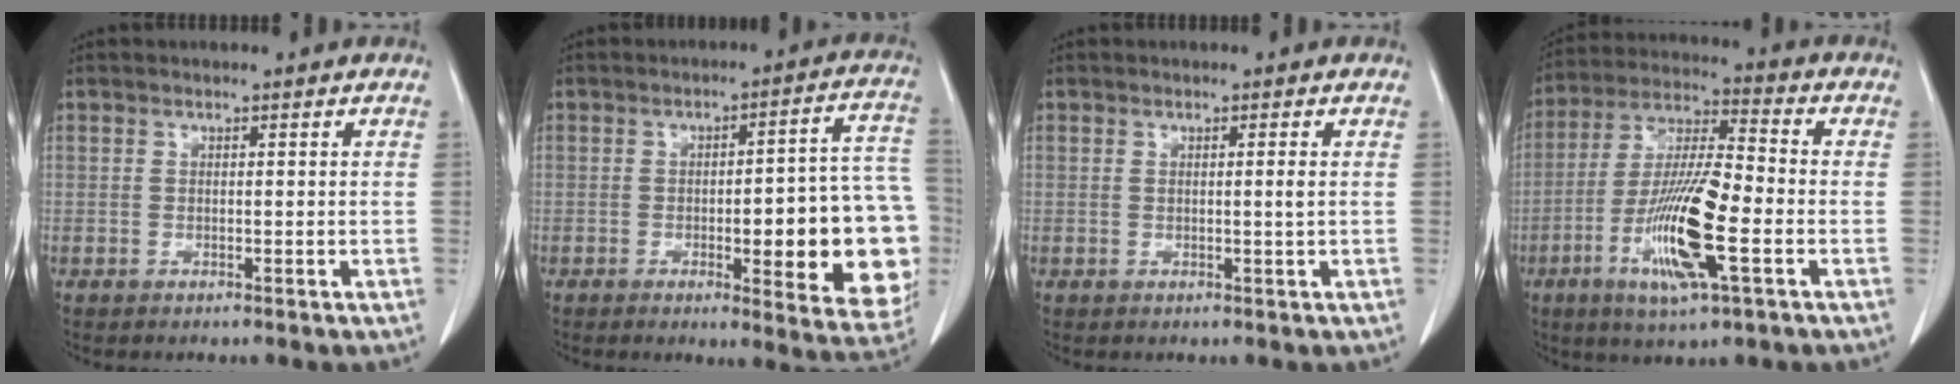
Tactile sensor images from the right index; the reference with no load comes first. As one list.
[{"total": 18.8, "force": [-3.3, 4.0, 18.1], "torque": [-0.140, 0.026, -0.025]}, {"total": 1.1, "force": [0.1, -0.3, 1.1], "torque": [-0.018, -0.002, 0.001]}, {"total": 15.0, "force": [-4.8, 1.9, 14.1], "torque": [-0.278, -0.012, -0.089]}]